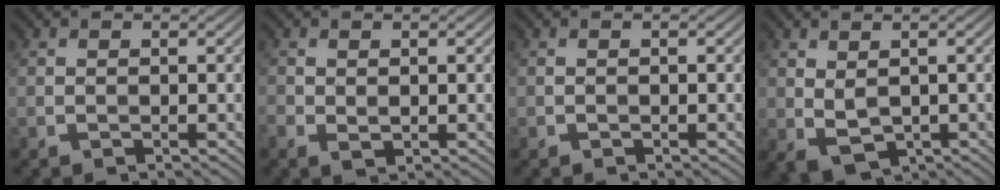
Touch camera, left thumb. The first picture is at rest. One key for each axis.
{"total": 1.8, "fx": -0.3, "fy": 0.9, "fz": 1.5, "tx": -0.038, "ty": -0.007, "tz": -0.004}
{"total": 0.0}
{"total": 2.9, "fx": 0.4, "fy": 1.7, "fz": 2.2, "tx": -0.054, "ty": -0.008, "tz": 0.015}